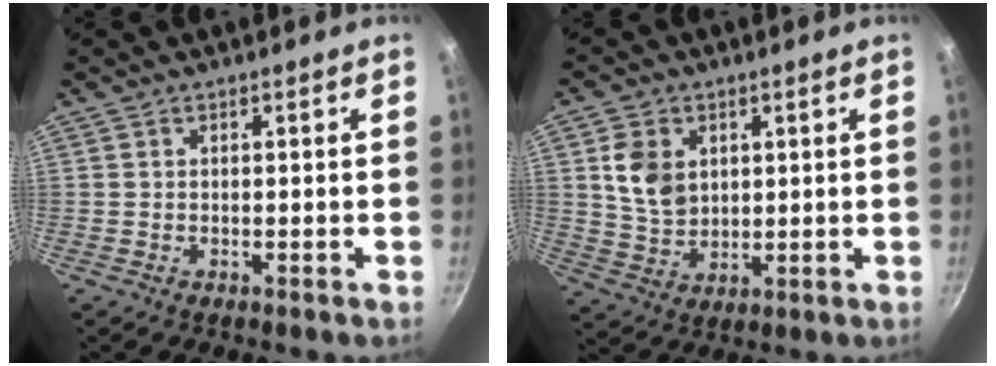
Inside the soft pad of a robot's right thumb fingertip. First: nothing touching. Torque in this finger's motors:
{"motor_torque": [1.24, 1.12, 0.89, 0.24, 0.25]}